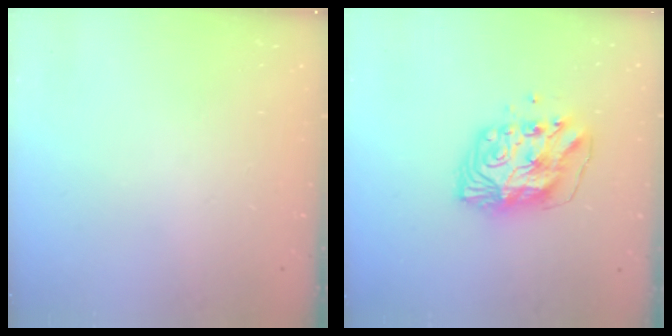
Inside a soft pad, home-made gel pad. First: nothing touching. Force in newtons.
{"total": 11.2, "press": 11.2, "slide": 1.1}